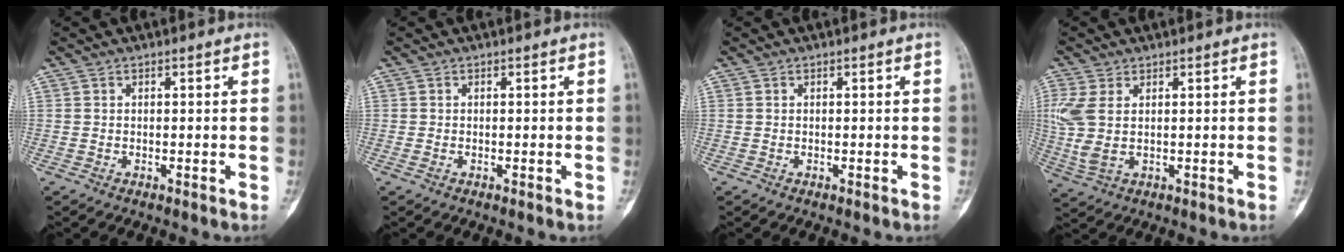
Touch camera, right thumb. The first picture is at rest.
{"total": 0.6, "force": [-0.2, 0.2, 0.5], "torque": [-0.008, -0.001, -0.005]}
{"total": 0.0}
{"total": 7.1, "force": [1.3, 3.8, 5.9], "torque": [-0.163, -0.002, 0.037]}